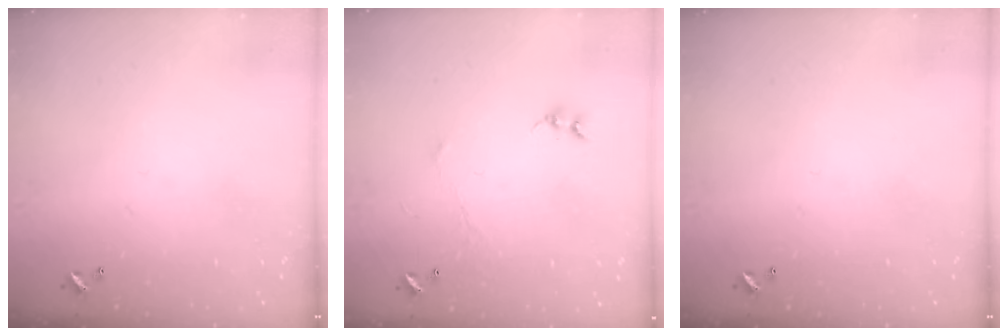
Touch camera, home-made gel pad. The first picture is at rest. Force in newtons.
{"total": 0.0}
{"total": 0.0}